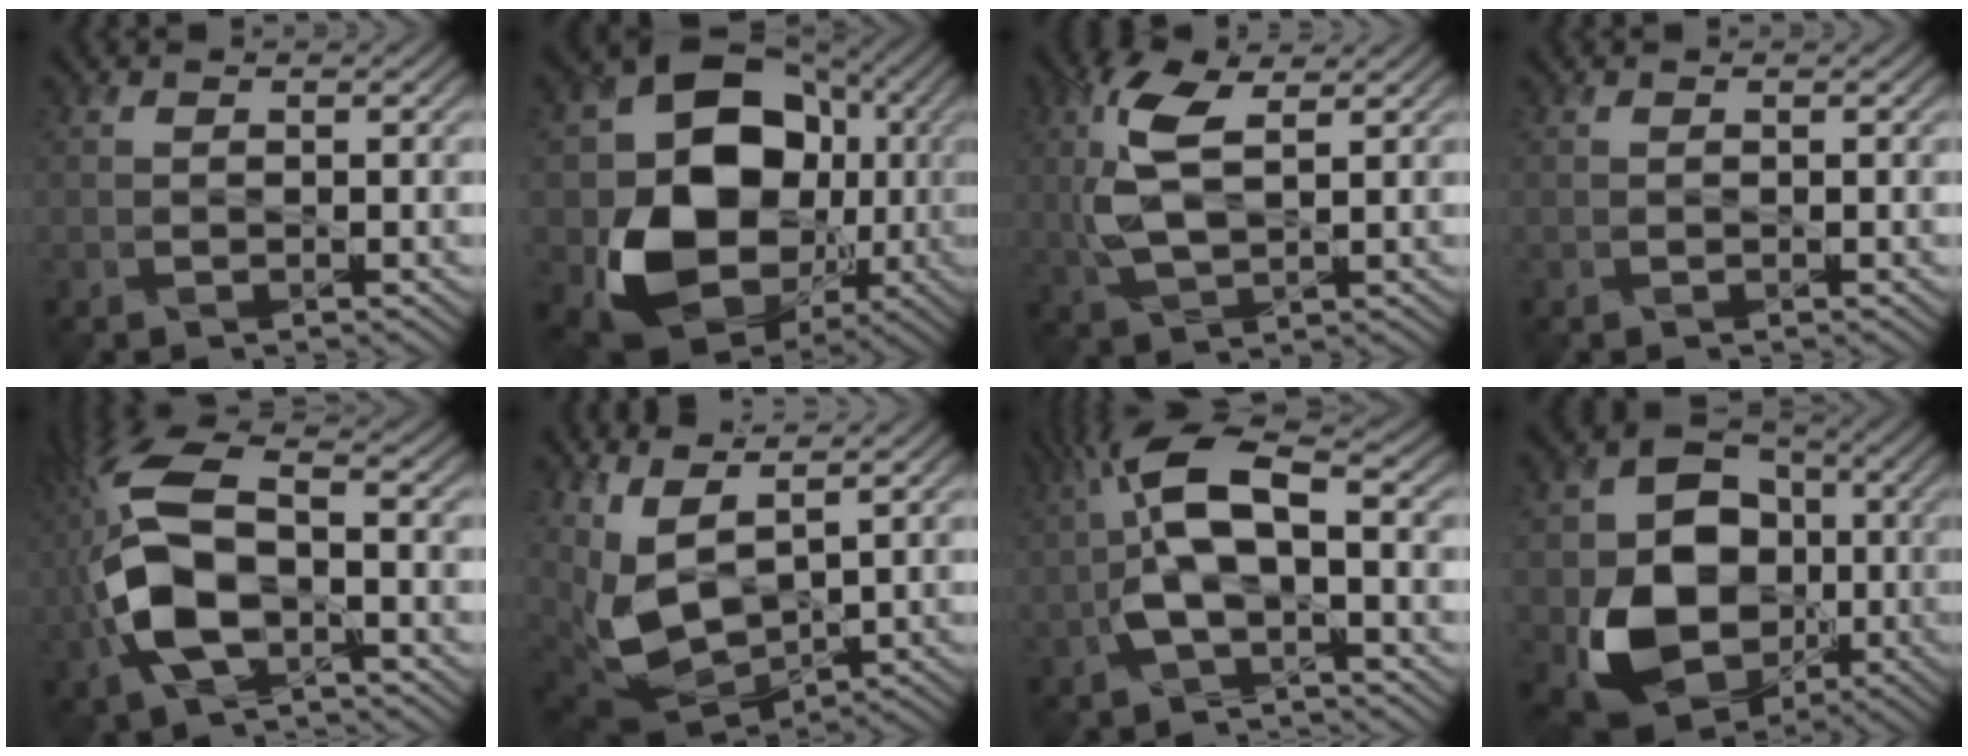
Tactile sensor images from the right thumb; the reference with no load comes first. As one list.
[{"total": 17.3, "force": [-1.3, 13.9, 10.3], "torque": [-0.190, -0.041, -0.015]}, {"total": 7.8, "force": [2.0, 3.5, 6.7], "torque": [-0.166, 0.007, 0.035]}, {"total": 0.0}, {"total": 12.5, "force": [-1.6, 6.1, 10.8], "torque": [-0.267, 0.009, -0.043]}, {"total": 9.8, "force": [3.5, 4.0, 8.2], "torque": [-0.208, -0.011, 0.082]}, {"total": 9.1, "force": [-0.6, 3.4, 8.4], "torque": [-0.177, 0.023, -0.023]}, {"total": 14.6, "force": [-2.5, 11.8, 8.2], "torque": [-0.160, -0.032, -0.045]}]